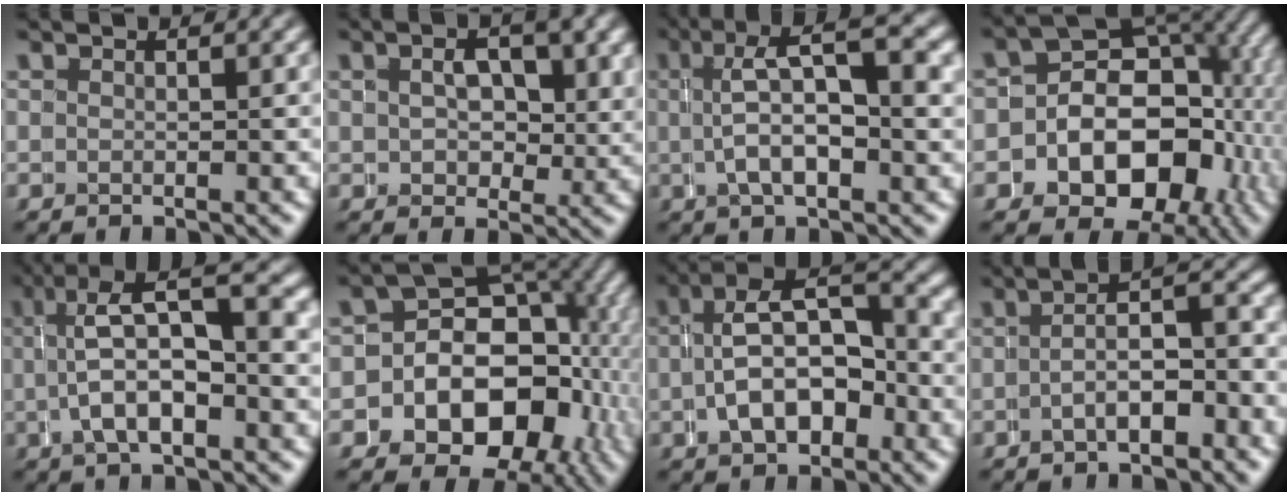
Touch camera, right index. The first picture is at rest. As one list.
[{"total": 3.3, "force": [1.2, 1.8, 2.5], "torque": [-0.033, -0.003, 0.024]}, {"total": 5.2, "force": [1.1, 1.1, 5.0], "torque": [-0.069, 0.020, 0.013]}, {"total": 13.4, "force": [-1.1, 10.4, 8.4], "torque": [-0.133, -0.027, -0.020]}, {"total": 8.0, "force": [1.4, 3.1, 7.3], "torque": [-0.111, 0.016, 0.017]}, {"total": 15.1, "force": [-1.4, 12.1, 8.9], "torque": [-0.153, -0.033, -0.028]}, {"total": 6.1, "force": [-0.5, 3.0, 5.3], "torque": [-0.080, 0.003, -0.006]}, {"total": 4.7, "force": [-2.2, 1.3, 3.9], "torque": [-0.051, 0.001, -0.034]}]